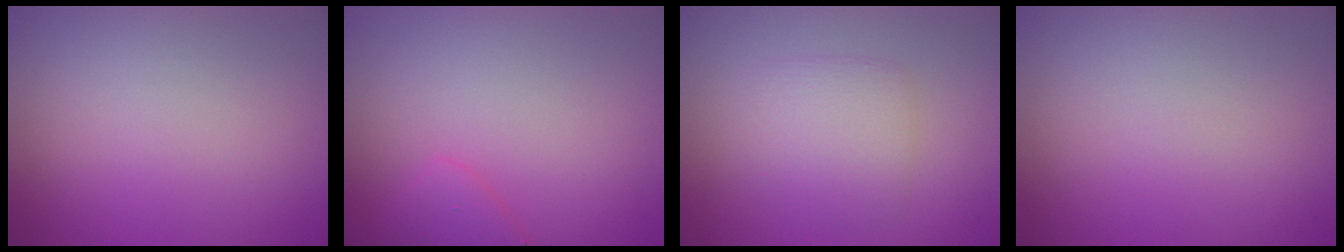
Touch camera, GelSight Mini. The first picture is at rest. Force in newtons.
{"total": 1.7, "press": 1.7, "slide": 0.1}
{"total": 2.8, "press": 2.8, "slide": 0.1}
{"total": 0.0}